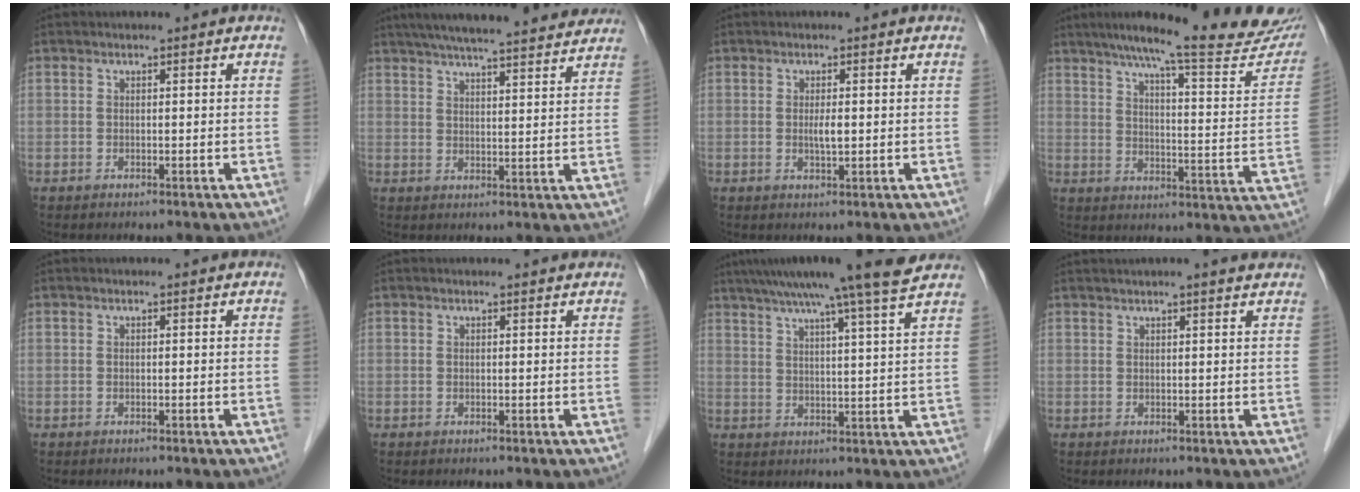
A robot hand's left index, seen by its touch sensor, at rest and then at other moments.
{"total": 20.6, "force": [18.3, 1.9, 9.2], "torque": [-0.147, 0.030, 0.246]}
{"total": 1.8, "force": [0.0, 0.3, 1.8], "torque": [-0.037, -0.001, 0.002]}
{"total": 23.5, "force": [20.2, 2.1, 11.7], "torque": [-0.167, -0.039, 0.254]}
{"total": 0.0}
{"total": 1.2, "force": [1.2, 0.1, 0.1], "torque": [-0.012, 0.003, 0.011]}
{"total": 15.8, "force": [12.9, -1.5, 9.0], "torque": [-0.148, 0.016, 0.170]}
{"total": 6.1, "force": [5.4, 0.1, 2.9], "torque": [-0.042, 0.024, 0.065]}